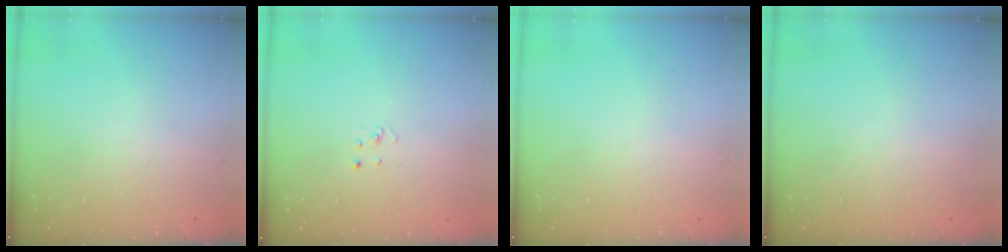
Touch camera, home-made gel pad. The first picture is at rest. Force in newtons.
{"total": 1.5, "press": 1.5, "slide": 0.1}
{"total": 0.0}
{"total": 0.0}